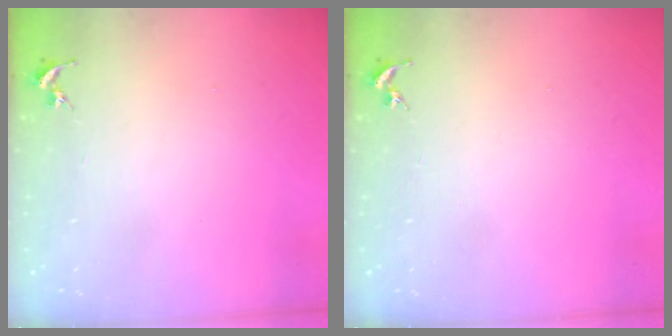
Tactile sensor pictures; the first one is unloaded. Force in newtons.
{"total": 0.0}